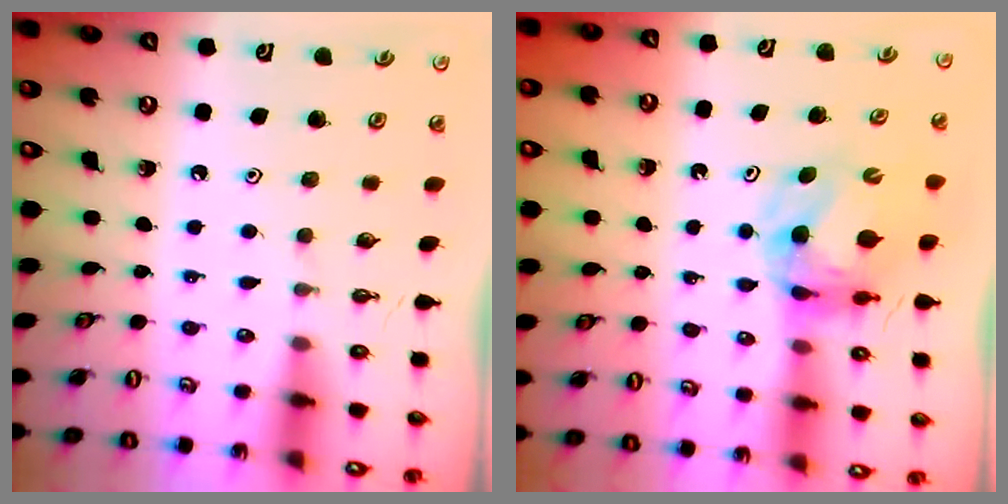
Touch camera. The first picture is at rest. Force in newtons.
{"total": 8.1, "press": 8.0, "slide": 0.9}